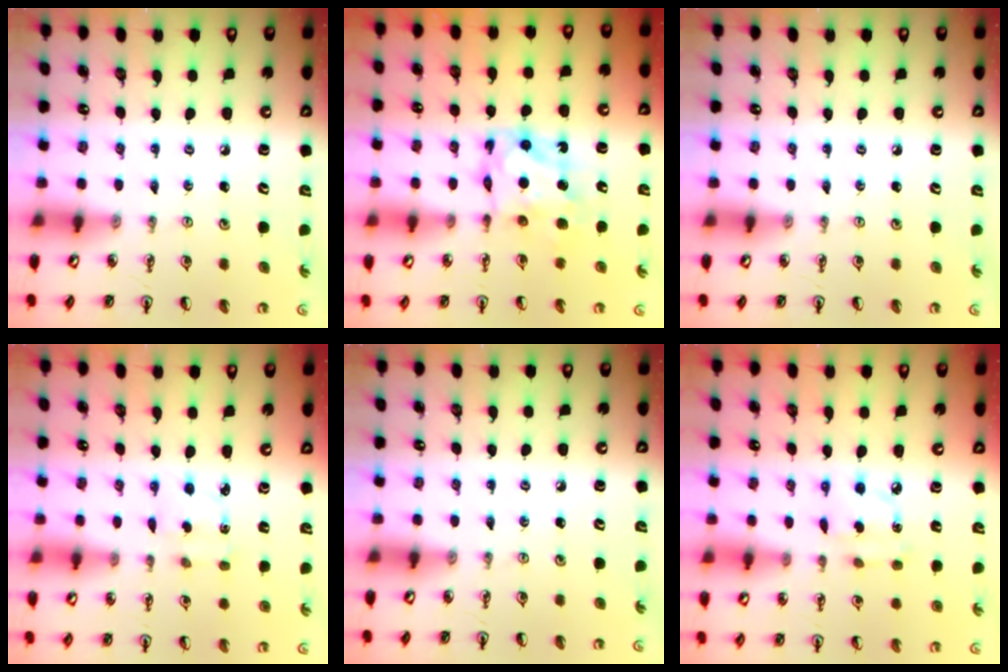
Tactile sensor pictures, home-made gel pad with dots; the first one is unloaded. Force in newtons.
{"total": 7.1, "press": 7.1, "slide": 0.4}
{"total": 0.0}
{"total": 2.1, "press": 2.0, "slide": 0.7}
{"total": 0.0}
{"total": 4.0, "press": 4.0, "slide": 0.3}